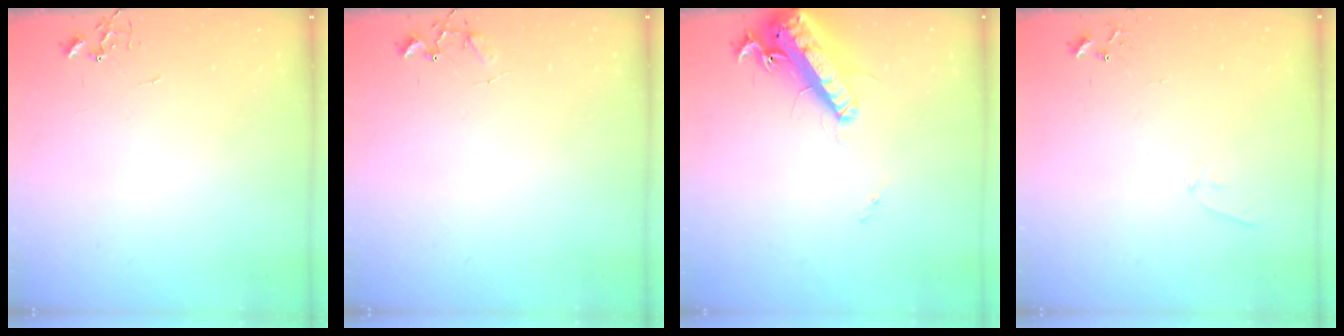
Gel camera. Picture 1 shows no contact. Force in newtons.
{"total": 8.0, "press": 8.0, "slide": 0.4}
{"total": 18.1, "press": 17.6, "slide": 4.0}
{"total": 6.0, "press": 5.9, "slide": 0.8}